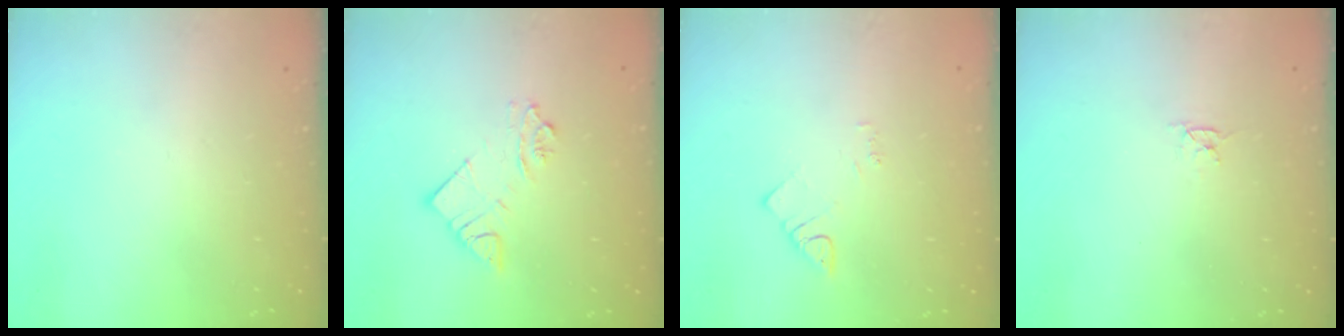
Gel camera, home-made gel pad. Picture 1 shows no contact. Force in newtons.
{"total": 6.1, "press": 6.1, "slide": 0.4}
{"total": 3.0, "press": 3.0, "slide": 0.6}
{"total": 2.8, "press": 2.8, "slide": 0.3}